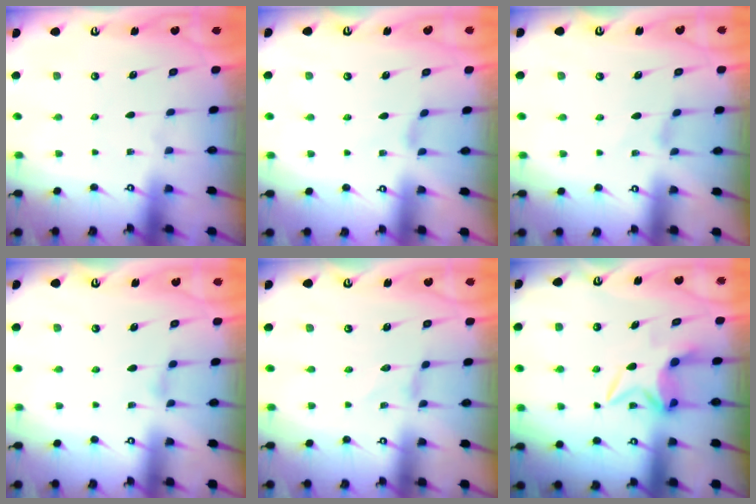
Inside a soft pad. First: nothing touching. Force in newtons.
{"total": 1.1, "press": 1.1, "slide": 0.4}
{"total": 0.0}
{"total": 3.2, "press": 3.1, "slide": 0.5}
{"total": 0.0}
{"total": 6.6, "press": 6.6, "slide": 0.6}